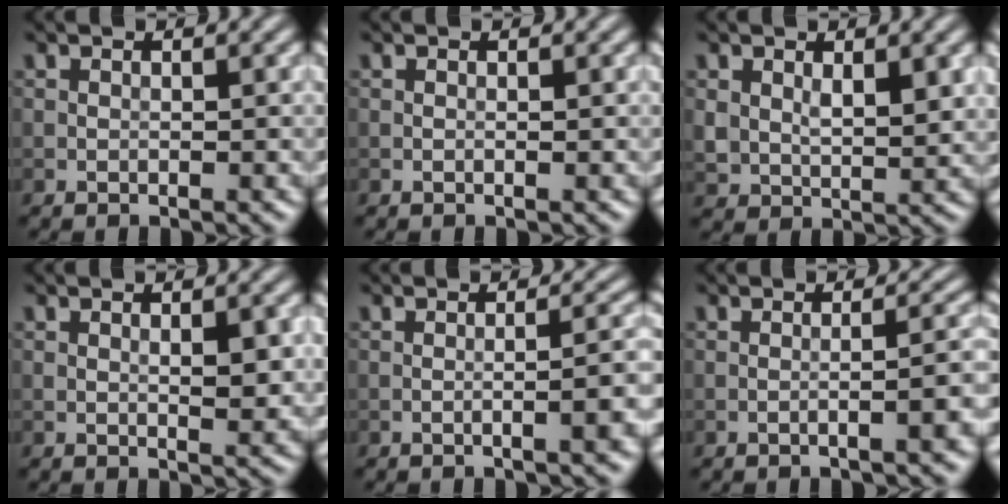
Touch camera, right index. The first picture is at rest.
{"total": 0.0}
{"total": 3.5, "force": [1.1, 2.1, 2.6], "torque": [-0.055, -0.010, 0.028]}
{"total": 2.5, "force": [0.4, 0.8, 2.3], "torque": [-0.039, -0.003, 0.009]}
{"total": 4.2, "force": [-0.9, 1.3, 3.9], "torque": [-0.022, 0.019, -0.020]}
{"total": 3.8, "force": [-1.1, 1.2, 3.5], "torque": [-0.014, 0.022, -0.021]}